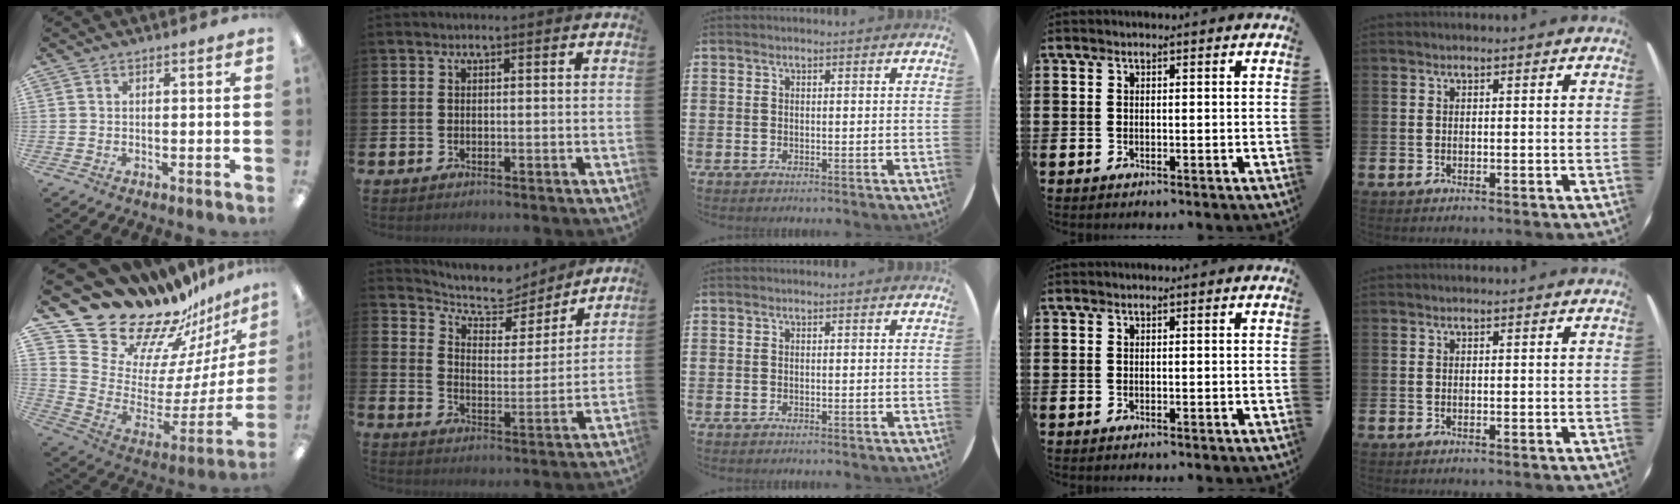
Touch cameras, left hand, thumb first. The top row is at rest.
{"thumb": {"total": 22.3, "force": [20.0, 8.3, 5.6], "torque": [-0.090, -0.180, 0.373]}, "index": {"total": 7.7, "force": [7.0, 2.8, 1.6], "torque": [-0.056, -0.053, 0.118]}}